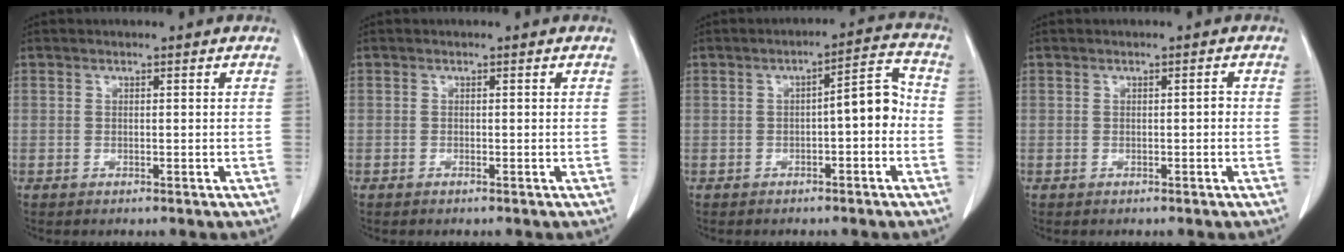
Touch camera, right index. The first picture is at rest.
{"total": 0.0}
{"total": 6.0, "force": [-1.0, 1.4, 5.7], "torque": [-0.073, 0.027, -0.017]}
{"total": 0.6, "force": [-0.2, 0.2, 0.6], "torque": [-0.009, 0.002, -0.002]}